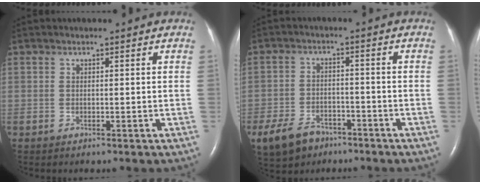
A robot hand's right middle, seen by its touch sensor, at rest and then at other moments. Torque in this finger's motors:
{"motor_torque": [0.47, -0.44, 0.11, 0.04]}